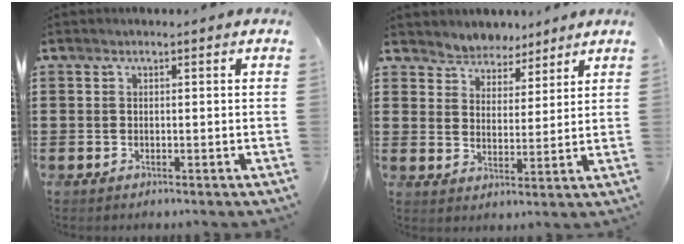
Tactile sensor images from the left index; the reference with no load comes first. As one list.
[{"total": 4.2, "force": [3.9, 1.5, -0.8], "torque": [-0.009, -0.016, 0.069]}]